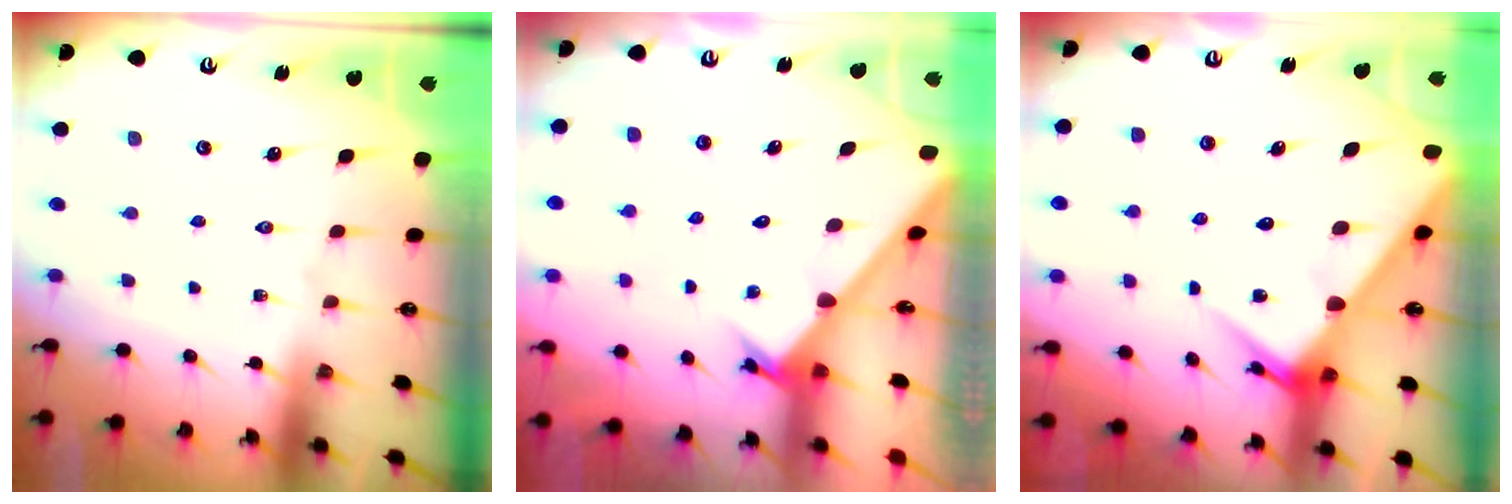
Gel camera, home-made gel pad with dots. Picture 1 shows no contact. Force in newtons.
{"total": 2.7, "press": 2.7, "slide": 0.2}
{"total": 7.1, "press": 7.1, "slide": 0.6}